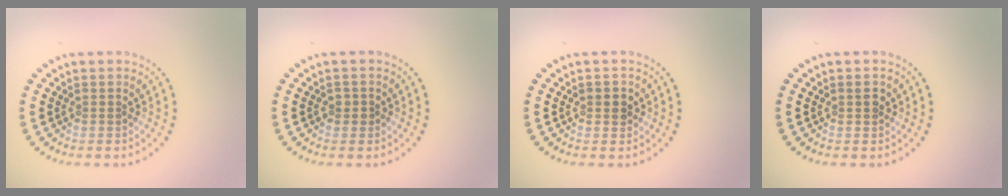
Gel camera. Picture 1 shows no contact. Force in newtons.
{"total": 0.9, "press": 0.9, "slide": 0.2}
{"total": 1.4, "press": 1.4, "slide": 0.3}
{"total": 1.2, "press": 1.2, "slide": 0.3}